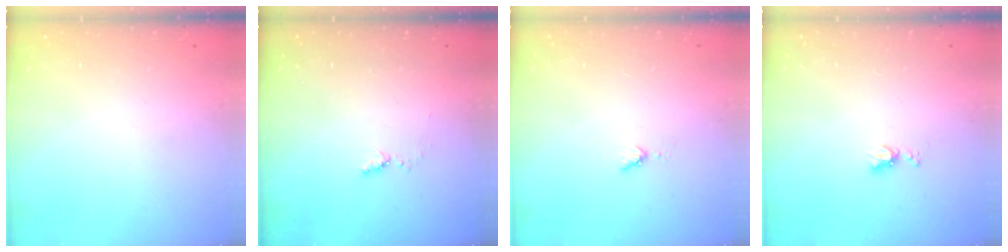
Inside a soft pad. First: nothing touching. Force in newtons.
{"total": 4.8, "press": 4.8, "slide": 0.6}
{"total": 3.8, "press": 3.7, "slide": 0.6}
{"total": 5.1, "press": 5.1, "slide": 0.5}